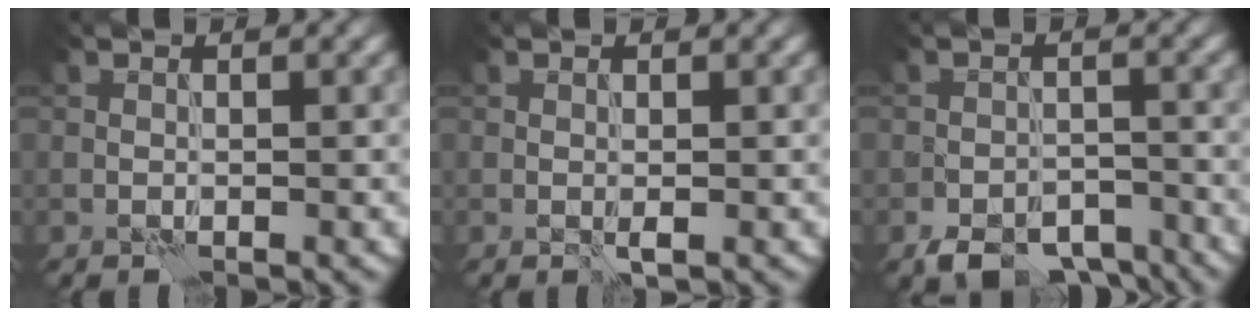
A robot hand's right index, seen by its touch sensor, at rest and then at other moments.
{"total": 0.7, "force": [-0.1, 0.2, 0.6], "torque": [-0.013, -0.002, -0.002]}
{"total": 5.7, "force": [-4.2, 2.9, 2.5], "torque": [-0.030, -0.009, -0.070]}